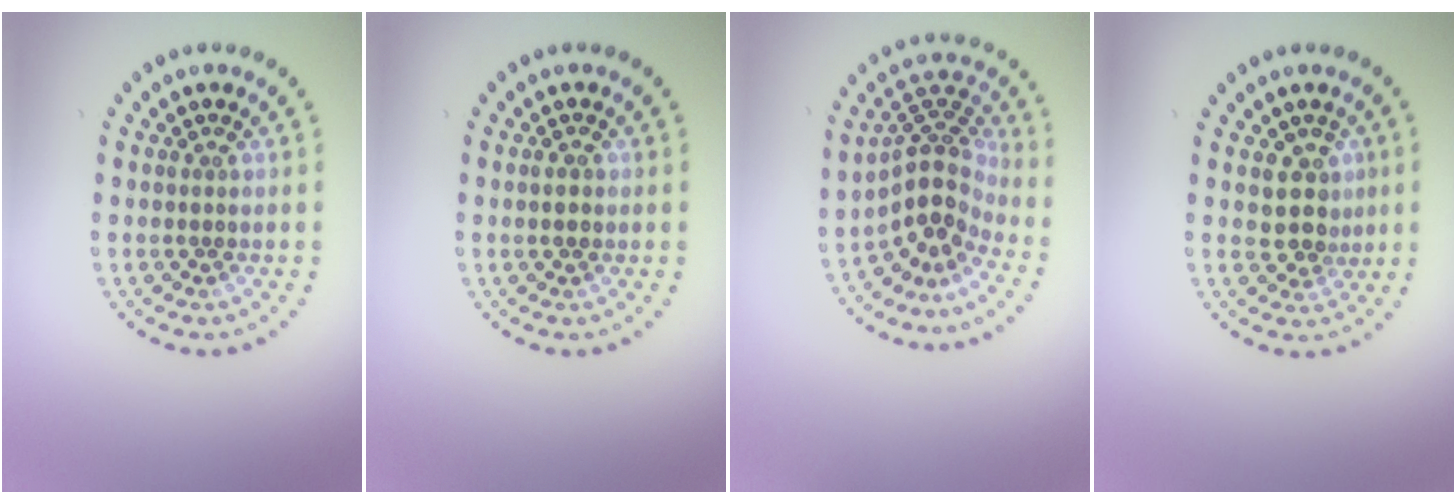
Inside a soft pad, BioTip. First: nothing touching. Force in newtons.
{"total": 1.5, "press": 1.5, "slide": 0.1}
{"total": 4.4, "press": 3.1, "slide": 3.2}
{"total": 3.1, "press": 2.6, "slide": 1.6}